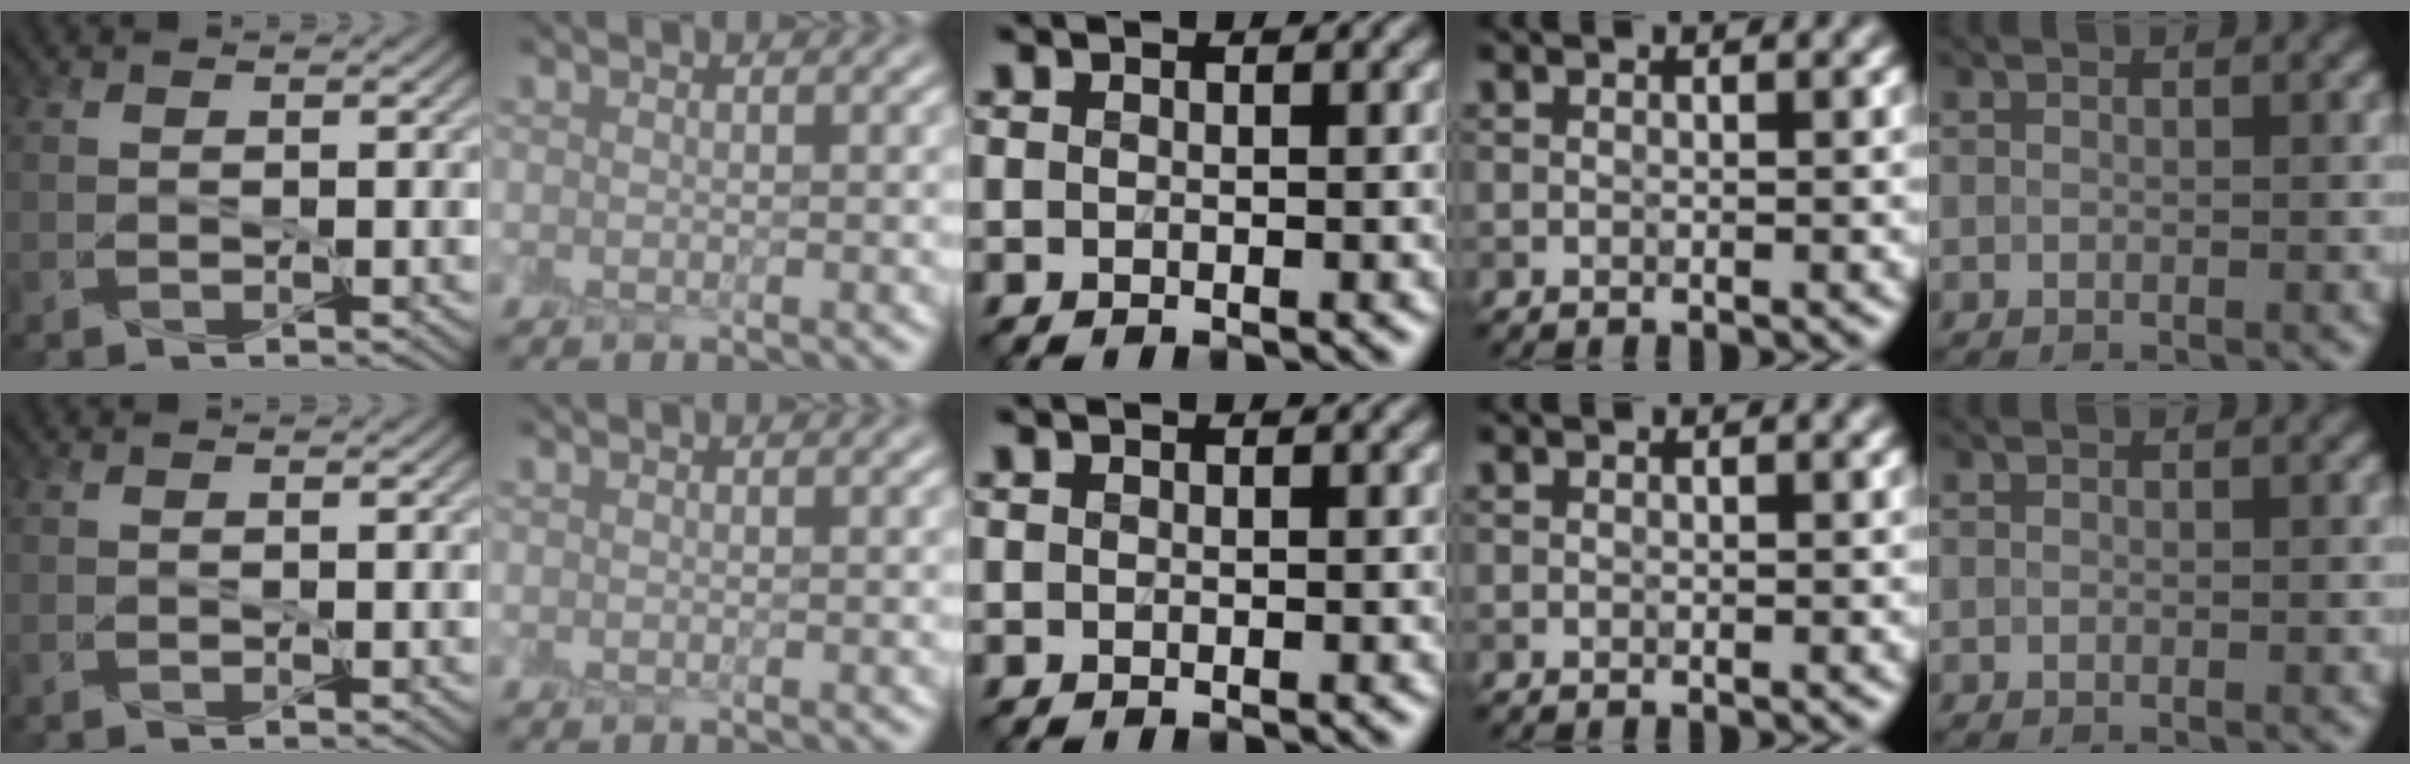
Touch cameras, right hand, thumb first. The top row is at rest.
{}